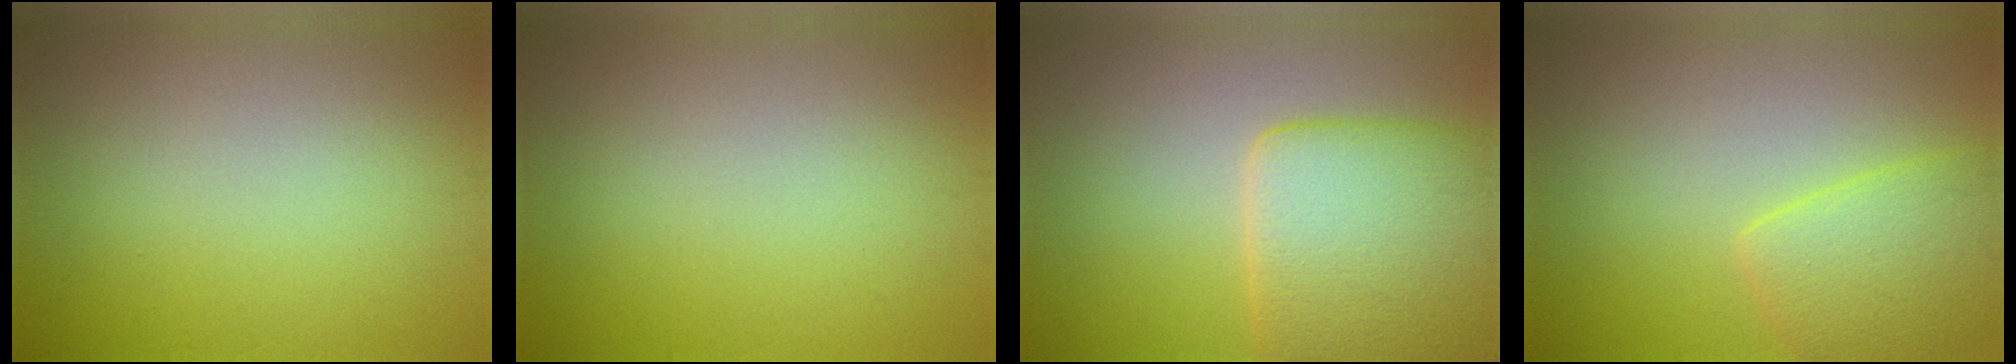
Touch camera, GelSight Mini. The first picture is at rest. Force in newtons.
{"total": 0.0}
{"total": 8.0, "press": 7.9, "slide": 0.6}
{"total": 3.9, "press": 3.9, "slide": 0.2}